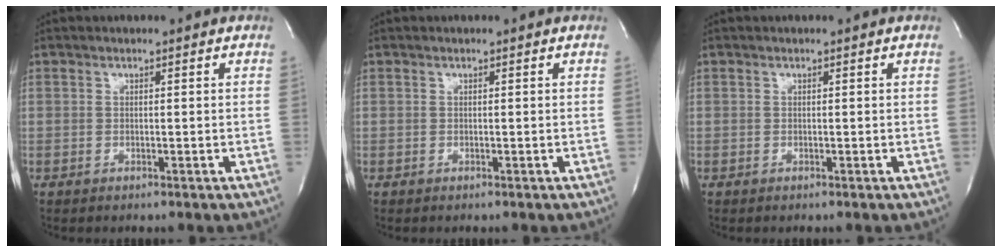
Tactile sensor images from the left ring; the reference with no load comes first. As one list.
[{"total": 0.0}, {"total": 0.0}]